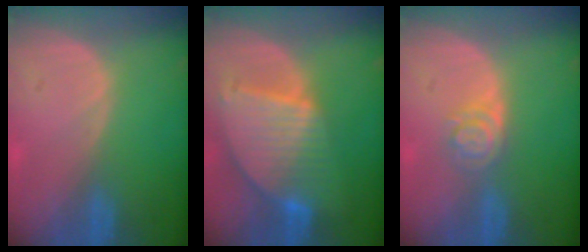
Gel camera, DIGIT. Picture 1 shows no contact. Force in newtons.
{"total": 9.4, "press": 8.1, "slide": 4.9}
{"total": 4.0, "press": 3.6, "slide": 1.7}